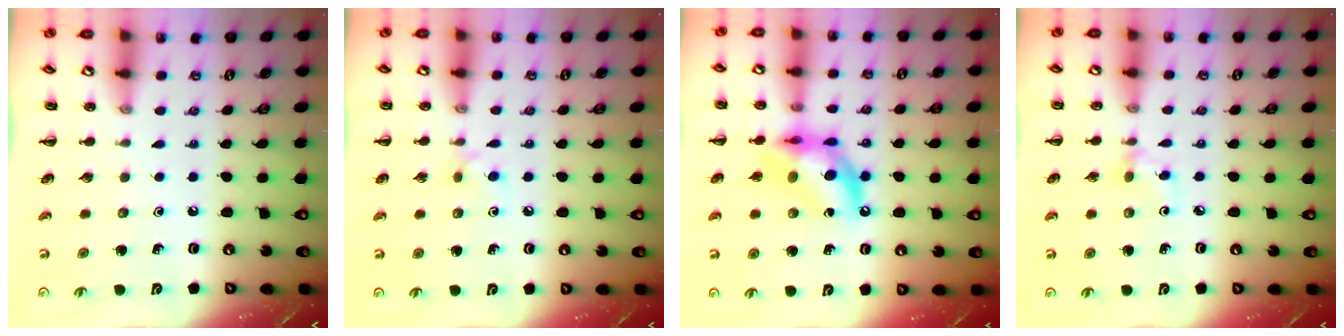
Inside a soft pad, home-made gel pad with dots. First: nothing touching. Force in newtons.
{"total": 5.0, "press": 4.8, "slide": 1.4}
{"total": 12.8, "press": 12.4, "slide": 3.4}
{"total": 2.9, "press": 2.8, "slide": 0.8}